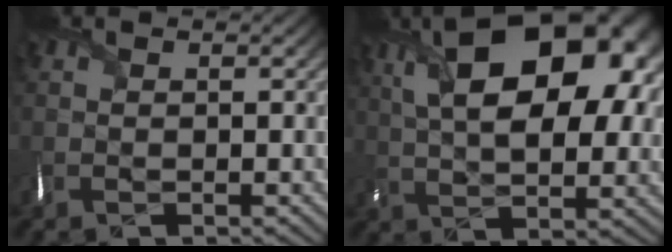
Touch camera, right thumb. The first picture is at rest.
{"total": 17.4, "force": [6.1, 9.0, 13.6], "torque": [-0.215, 0.033, 0.087]}